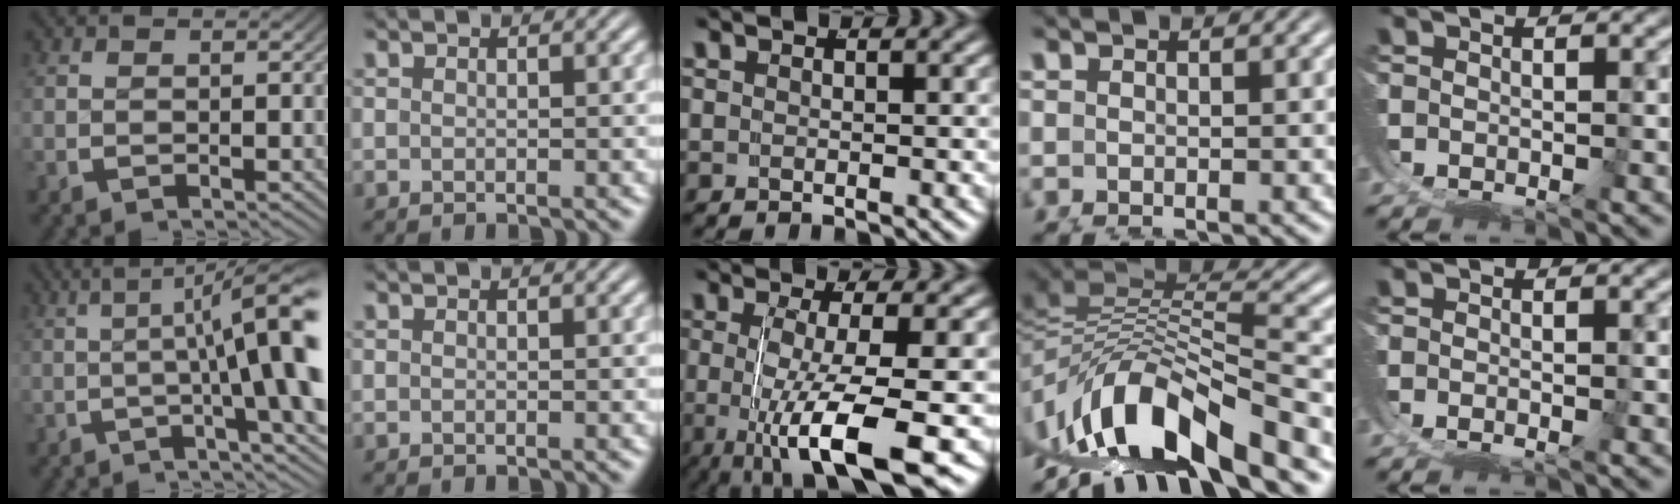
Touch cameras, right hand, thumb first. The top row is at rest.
{"thumb": {"total": 12.5, "force": [1.2, 5.4, 11.3], "torque": [-0.131, 0.006, 0.008]}, "middle": {"total": 8.8, "force": [-2.8, 1.9, 8.1], "torque": [-0.140, -0.021, -0.030]}, "ring": {"total": 10.4, "force": [-1.5, 6.9, 7.6], "torque": [-0.145, -0.018, -0.011]}, "little": {"total": 2.1, "force": [-1.4, 1.1, 1.1], "torque": [-0.015, -0.008, -0.020]}}